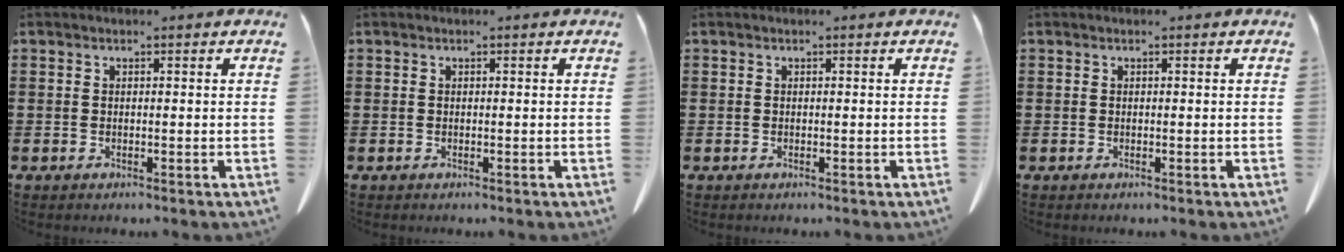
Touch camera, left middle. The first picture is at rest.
{"total": 0.0}
{"total": 0.0}
{"total": 0.0}